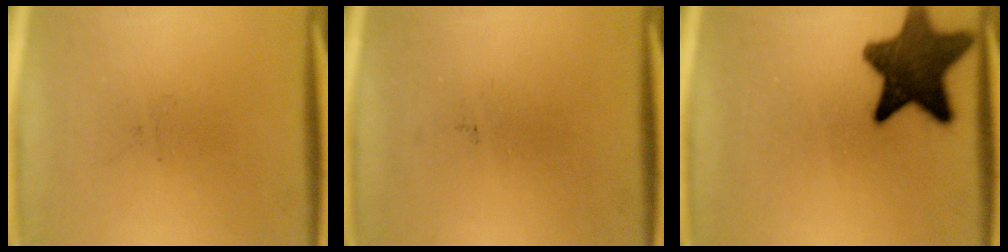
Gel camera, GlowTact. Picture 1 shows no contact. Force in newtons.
{"total": 0.0}
{"total": 13.1}